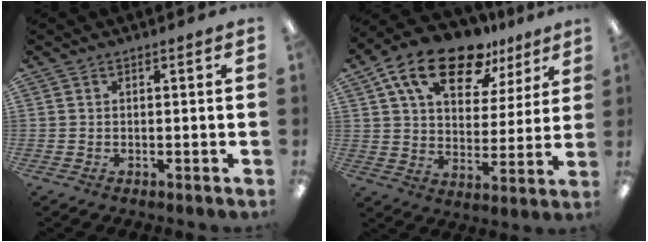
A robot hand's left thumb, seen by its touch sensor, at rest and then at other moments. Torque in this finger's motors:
{"motor_torque": [0.46, 0.58, 1.91, -0.87, 0.42]}